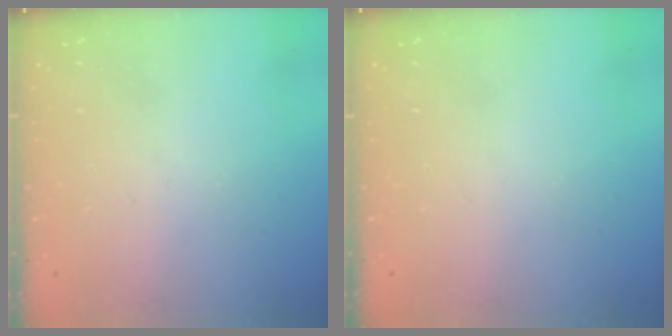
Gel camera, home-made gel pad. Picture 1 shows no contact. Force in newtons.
{"total": 0.0}